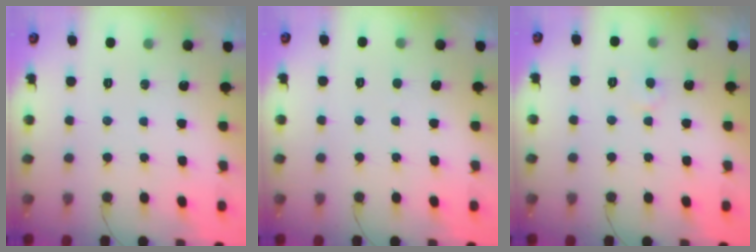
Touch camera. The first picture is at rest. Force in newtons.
{"total": 2.2, "press": 2.2, "slide": 0.2}
{"total": 4.2, "press": 4.2, "slide": 0.4}